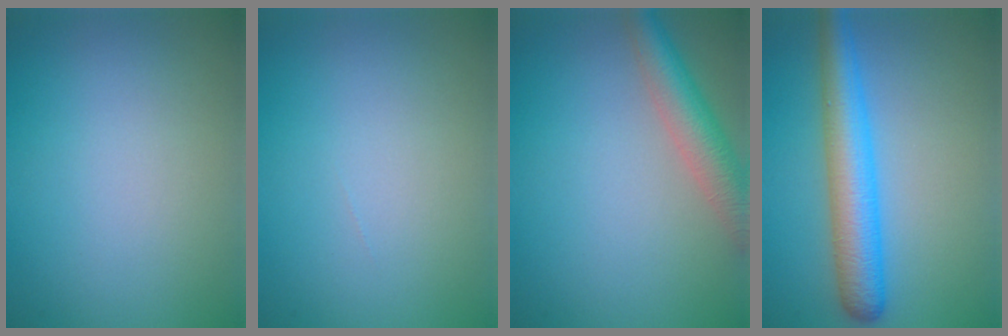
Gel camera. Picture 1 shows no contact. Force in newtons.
{"total": 0.0}
{"total": 4.5, "press": 4.5, "slide": 0.2}
{"total": 5.7, "press": 5.7, "slide": 0.1}